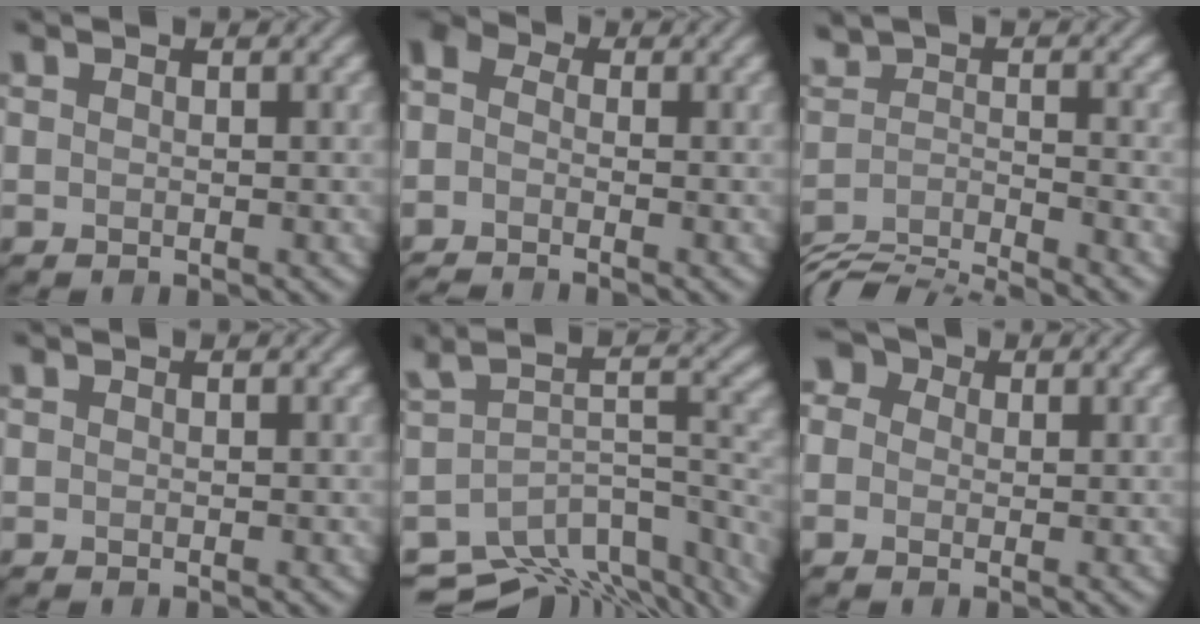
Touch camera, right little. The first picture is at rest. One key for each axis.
{"total": 3.5, "fx": -2.1, "fy": 1.9, "fz": 2.1, "tx": -0.050, "ty": -0.002, "tz": -0.047}
{"total": 5.7, "fx": -5.2, "fy": 1.1, "fz": 2.2, "tx": -0.040, "ty": -0.016, "tz": -0.095}
{"total": 0.0}
{"total": 9.6, "fx": -6.7, "fy": 4.4, "fz": 5.3, "tx": -0.090, "ty": -0.025, "tz": -0.080}
{"total": 4.1, "fx": 1.4, "fy": 3.3, "fz": 2.1, "tx": -0.034, "ty": 0.030, "tz": -0.016}